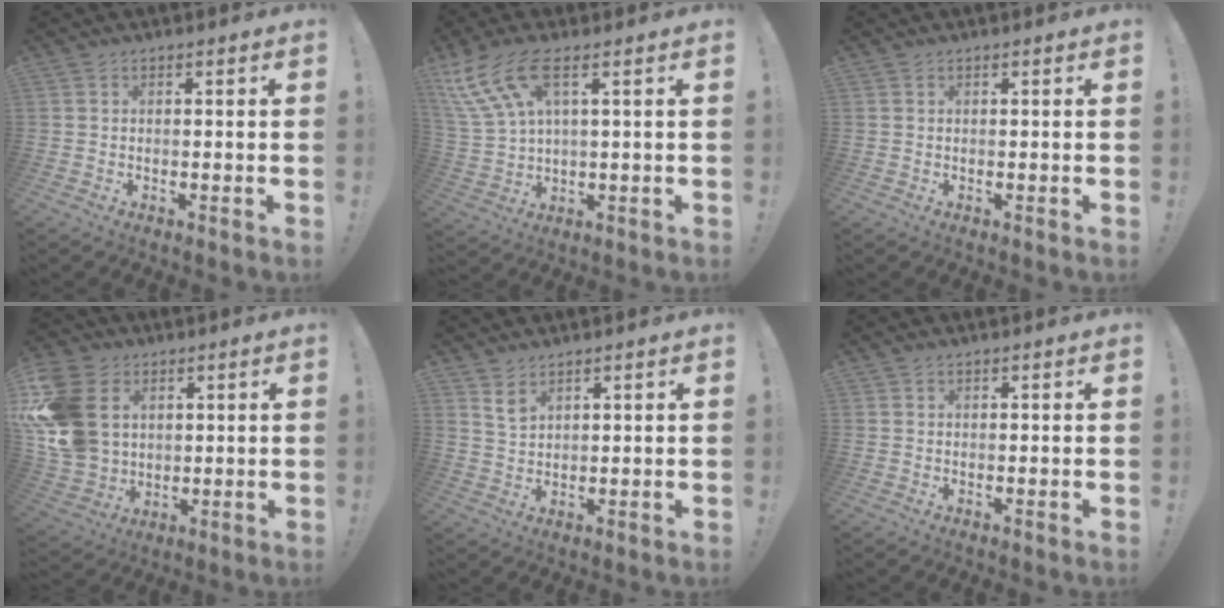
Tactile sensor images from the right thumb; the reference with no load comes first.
{"total": 12.9, "force": [6.8, 4.9, 9.8], "torque": [-0.203, -0.016, 0.129]}
{"total": 0.0}
{"total": 19.1, "force": [4.6, 14.7, 11.3], "torque": [-0.222, -0.010, 0.097]}
{"total": 4.5, "force": [3.3, 2.5, 1.8], "torque": [-0.023, -0.023, 0.060]}
{"total": 0.5, "force": [0.4, 0.2, 0.3], "torque": [-0.004, 0.000, 0.008]}